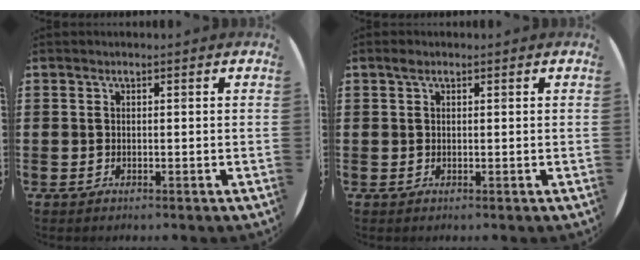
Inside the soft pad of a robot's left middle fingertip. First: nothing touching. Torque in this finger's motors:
{"motor_torque": [0.24, -0.33, 0.10, 0.02]}